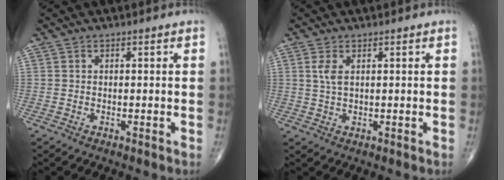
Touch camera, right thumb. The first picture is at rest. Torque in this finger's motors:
{"motor_torque": [-0.07, -0.07, 0.41, 0.20, 0.01]}